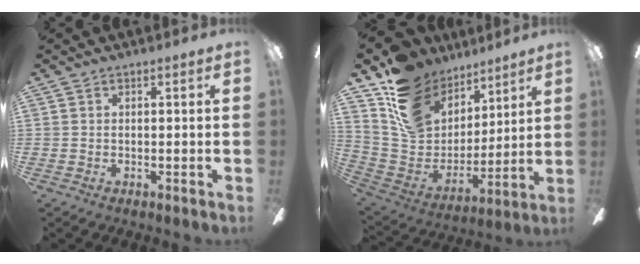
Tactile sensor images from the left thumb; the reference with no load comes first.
{"total": 17.4, "force": [9.8, 12.5, 7.2], "torque": [-0.143, -0.057, 0.191]}